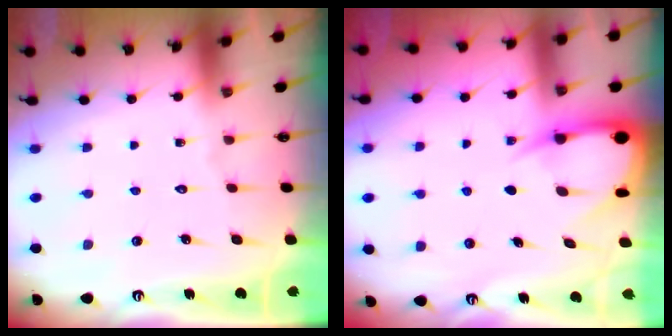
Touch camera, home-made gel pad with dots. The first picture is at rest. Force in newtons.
{"total": 5.5, "press": 5.5, "slide": 0.8}